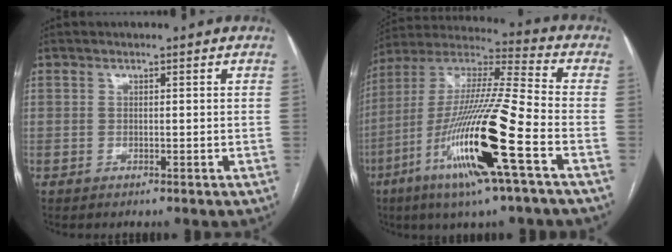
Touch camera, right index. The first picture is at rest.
{"total": 21.0, "force": [-8.2, 0.4, 19.3], "torque": [-0.401, -0.029, -0.158]}